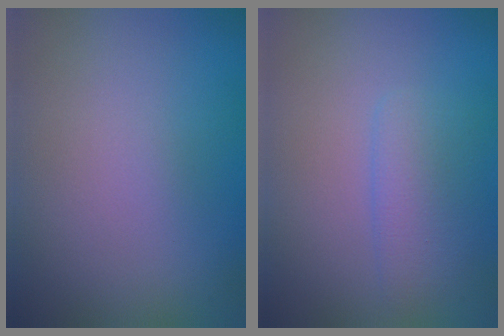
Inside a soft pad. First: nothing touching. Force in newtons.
{"total": 2.4, "press": 2.4, "slide": 0.1}